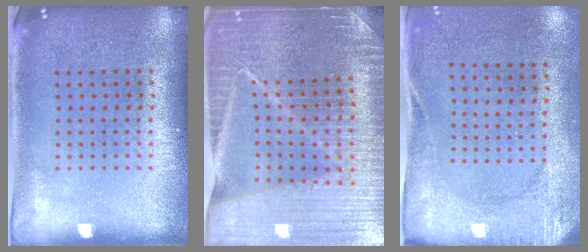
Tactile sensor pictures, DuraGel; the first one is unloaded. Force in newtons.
{"total": 4.5, "press": 4.3, "slide": 1.6}
{"total": 2.7, "press": 2.1, "slide": 1.7}